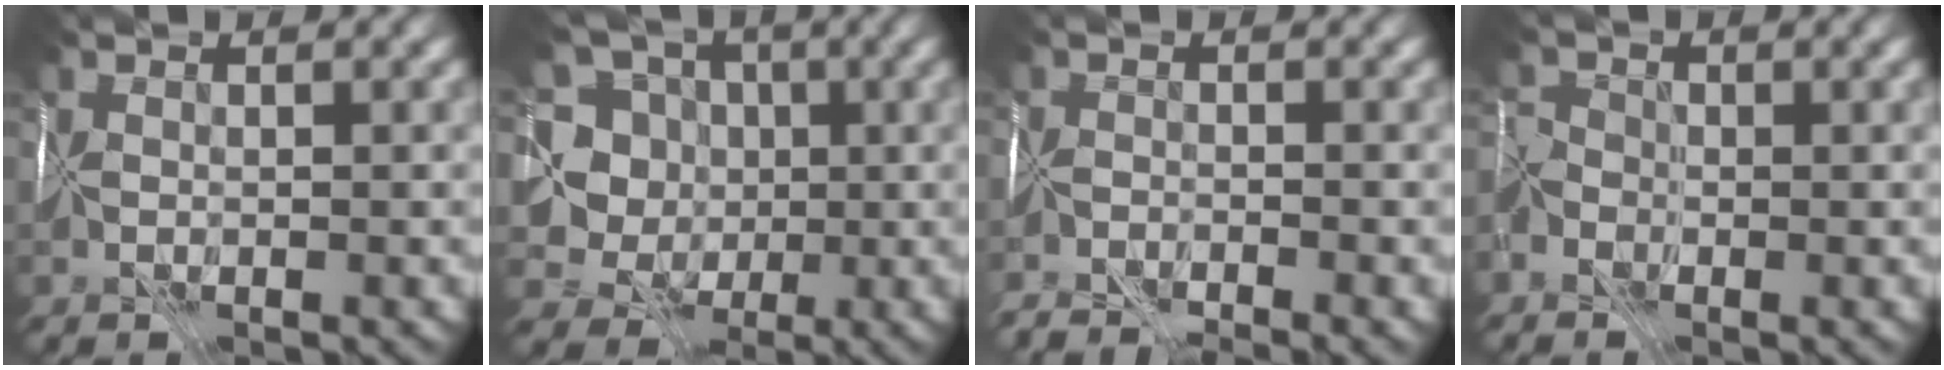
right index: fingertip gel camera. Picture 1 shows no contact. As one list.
[{"total": 9.4, "force": [1.6, 8.7, 3.4], "torque": [-0.077, 0.042, -0.001]}, {"total": 5.8, "force": [-5.3, 1.2, 2.1], "torque": [-0.033, -0.014, -0.078]}, {"total": 1.4, "force": [-1.1, 0.9, 0.3], "torque": [-0.005, 0.004, -0.028]}]